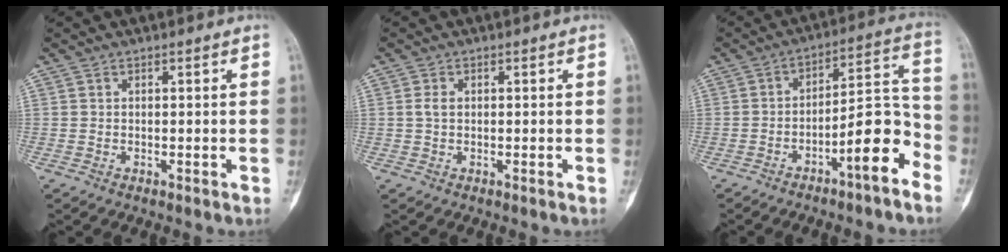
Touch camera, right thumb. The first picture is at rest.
{"total": 1.5, "force": [0.1, 0.9, 1.2], "torque": [-0.026, 0.004, 0.003]}
{"total": 11.4, "force": [-6.4, 2.5, 9.1], "torque": [-0.138, 0.069, -0.099]}